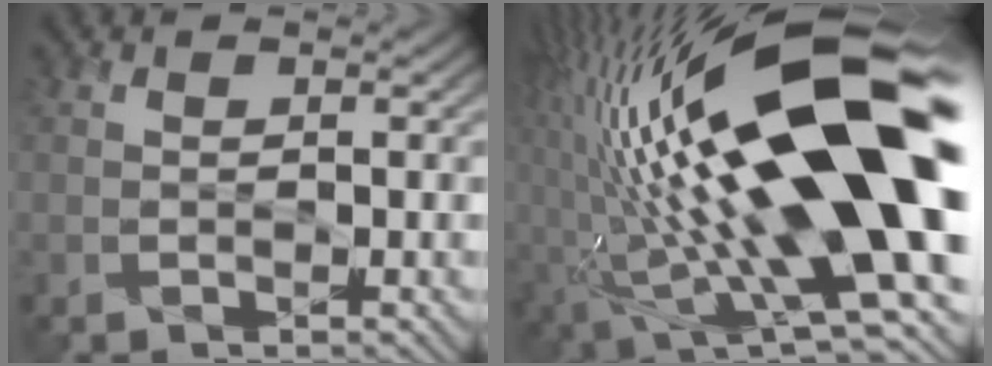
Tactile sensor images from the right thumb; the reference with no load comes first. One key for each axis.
{"total": 23.4, "fx": 1.2, "fy": 8.1, "fz": 21.9, "tx": -0.394, "ty": -0.012, "tz": 0.016}